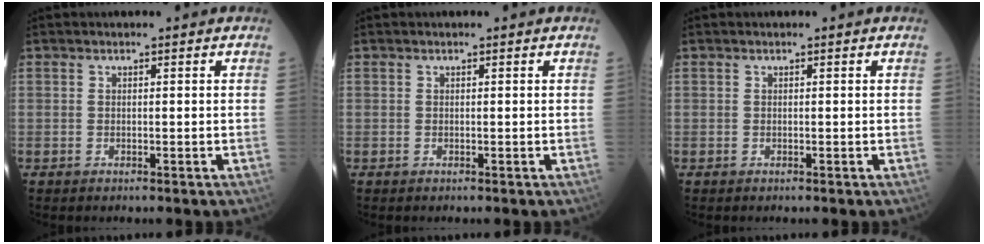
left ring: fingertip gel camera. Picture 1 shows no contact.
{"total": 0.0}
{"total": 0.0}